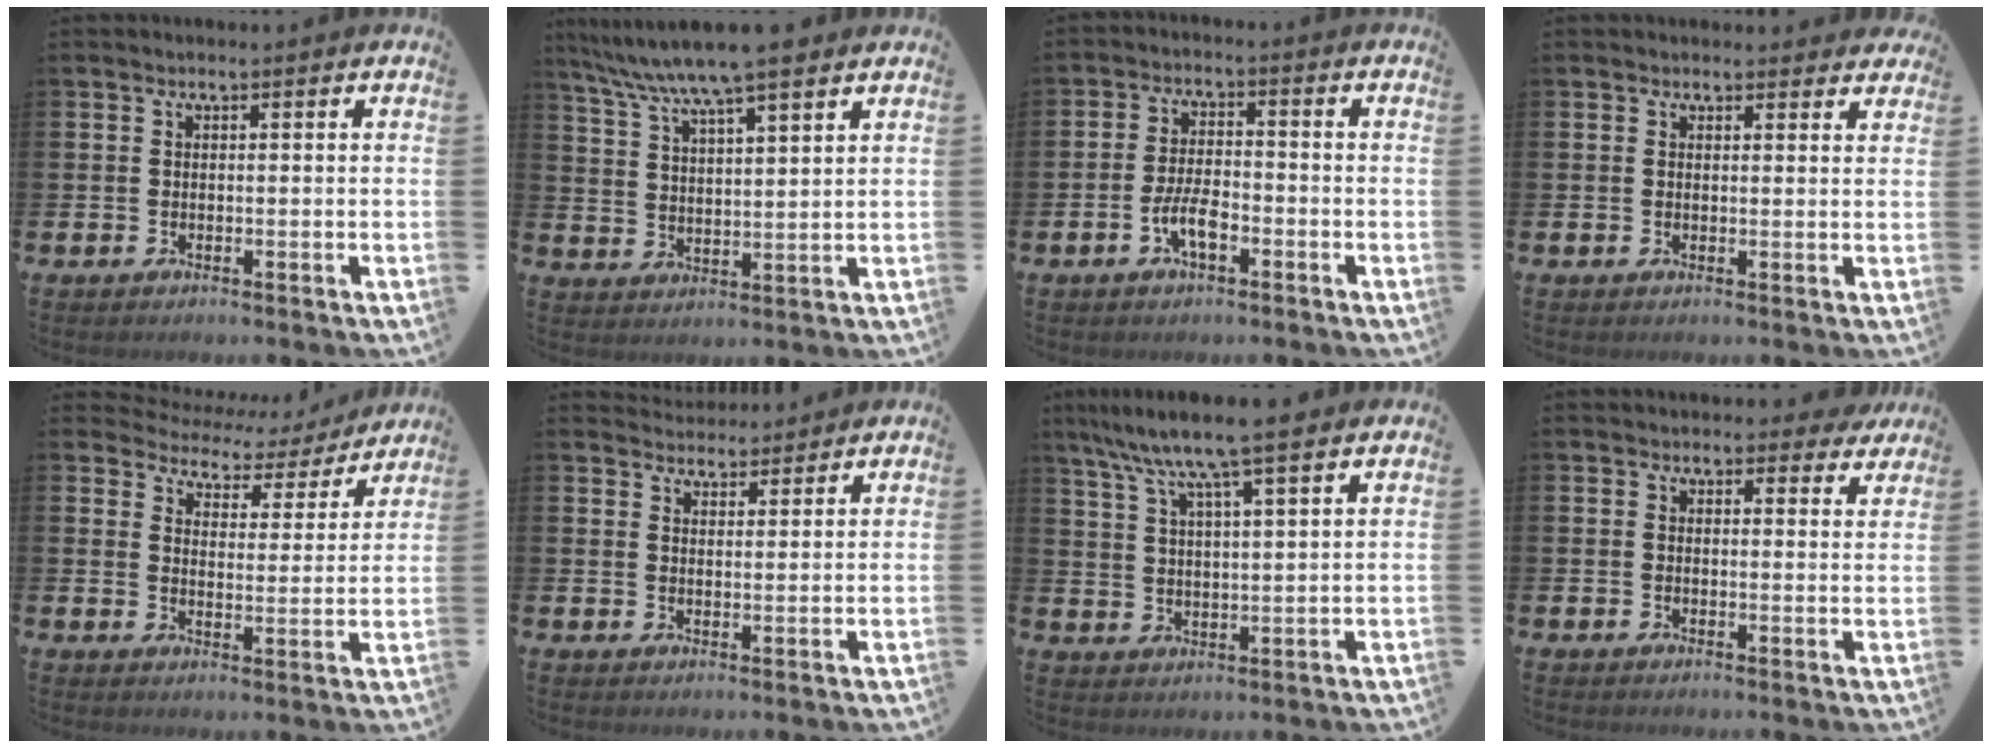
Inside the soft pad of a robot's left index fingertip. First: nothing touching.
{"total": 8.4, "force": [7.5, 0.4, 3.9], "torque": [-0.098, -0.028, 0.134]}
{"total": 4.4, "force": [-1.8, 1.7, 3.7], "torque": [-0.080, 0.003, -0.036]}
{"total": 1.5, "force": [1.4, 0.6, 0.0], "torque": [0.006, -0.002, 0.023]}
{"total": 4.5, "force": [4.1, 1.8, 0.3], "torque": [-0.030, -0.040, 0.065]}
{"total": 3.5, "force": [3.4, 0.8, -0.3], "torque": [-0.004, -0.017, 0.063]}
{"total": 8.4, "force": [7.1, 0.3, 4.5], "torque": [-0.100, -0.028, 0.123]}
{"total": 2.5, "force": [2.3, 1.0, 0.4], "torque": [0.003, -0.011, 0.038]}